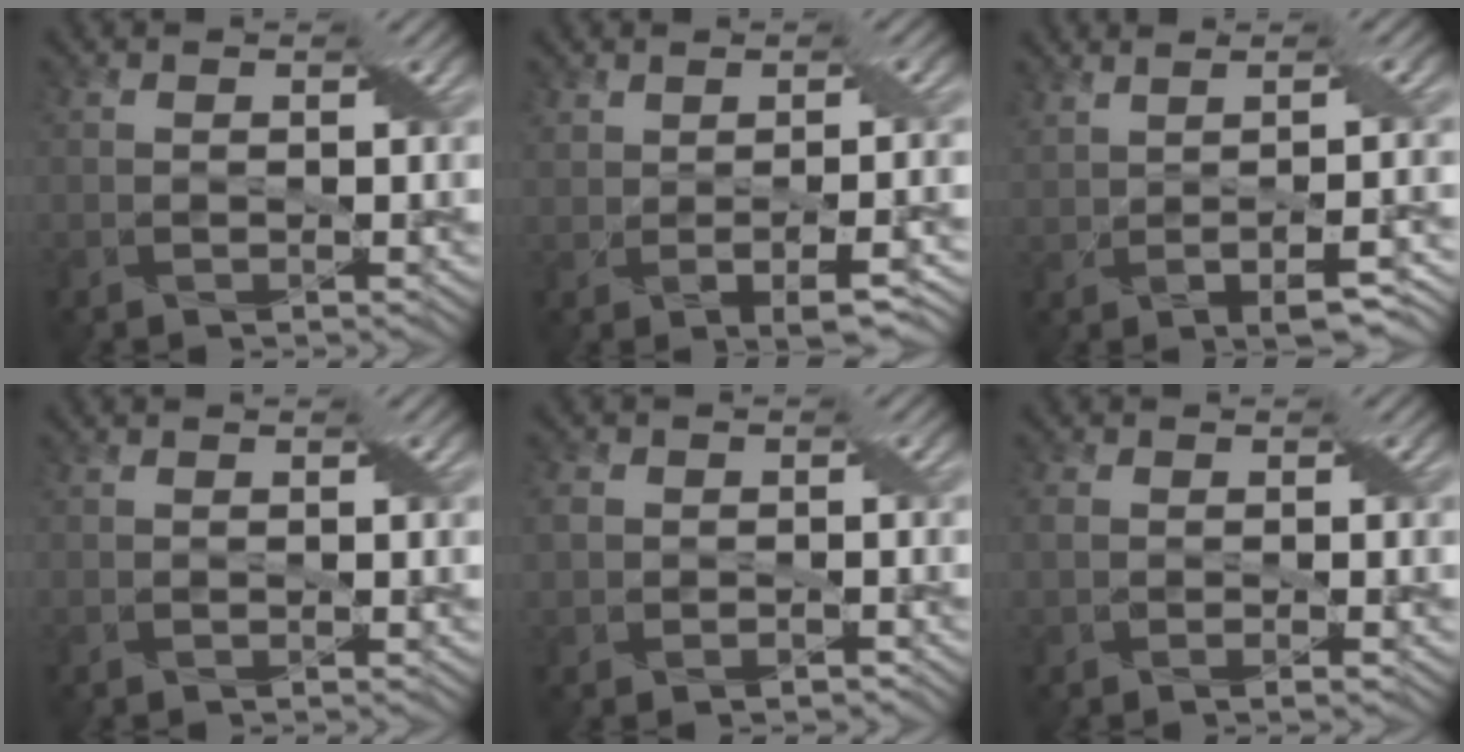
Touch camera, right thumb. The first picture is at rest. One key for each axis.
{"total": 5.4, "fx": -0.4, "fy": 2.2, "fz": 5.0, "tx": -0.087, "ty": -0.002, "tz": 0.001}
{"total": 8.5, "fx": 0.5, "fy": 2.7, "fz": 8.0, "tx": -0.108, "ty": 0.021, "tz": 0.018}
{"total": 0.0}
{"total": 3.2, "fx": -0.5, "fy": 2.7, "fz": 1.6, "tx": -0.043, "ty": -0.003, "tz": -0.007}
{"total": 2.1, "fx": -0.4, "fy": 1.2, "fz": 1.7, "tx": -0.037, "ty": -0.002, "tz": -0.005}